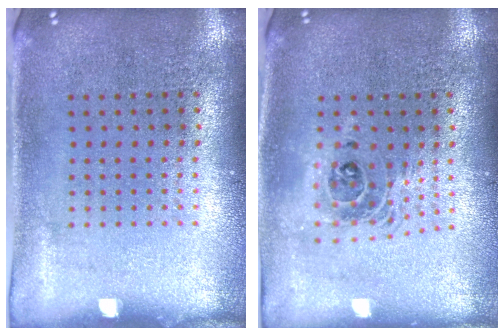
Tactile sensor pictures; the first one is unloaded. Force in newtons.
{"total": 1.7, "press": 1.4, "slide": 0.9}